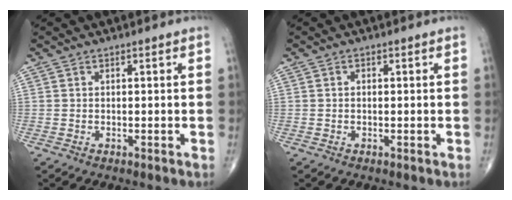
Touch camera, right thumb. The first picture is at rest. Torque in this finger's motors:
{"motor_torque": [-0.36, 0.13, 0.02, 0.07, 0.00]}